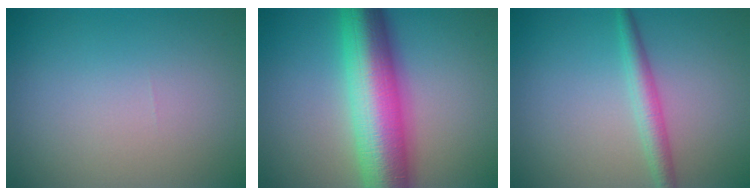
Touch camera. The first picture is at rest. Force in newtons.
{"total": 11.4, "press": 11.4, "slide": 0.2}
{"total": 2.4, "press": 2.4, "slide": 0.1}